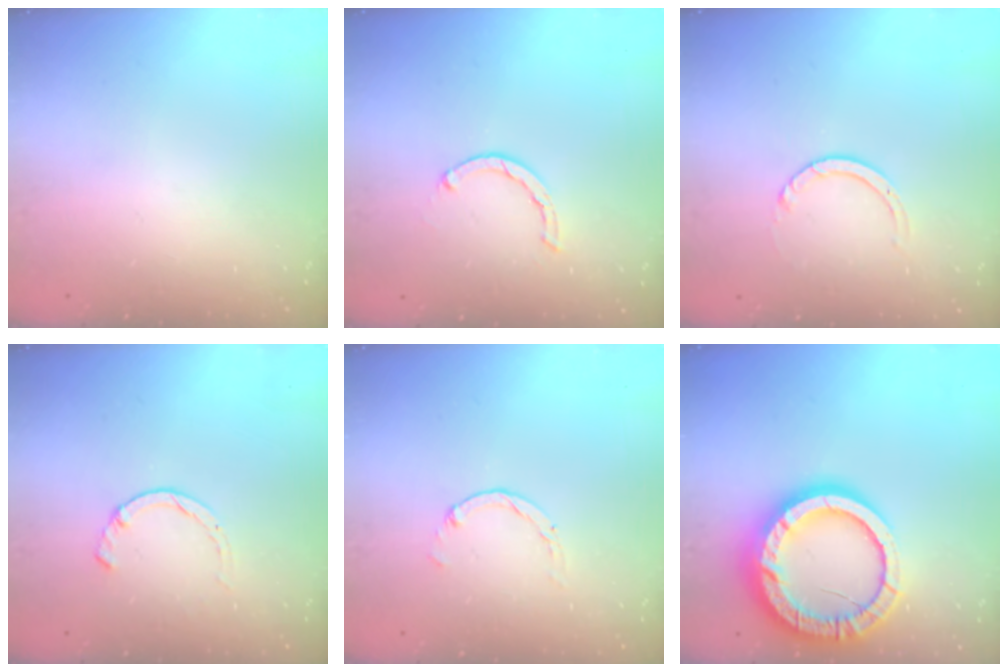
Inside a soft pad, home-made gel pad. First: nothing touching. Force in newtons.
{"total": 2.1, "press": 2.1, "slide": 0.2}
{"total": 3.5, "press": 3.5, "slide": 0.1}
{"total": 2.3, "press": 2.3, "slide": 0.5}
{"total": 1.5, "press": 1.5, "slide": 0.2}
{"total": 22.5, "press": 22.4, "slide": 2.0}